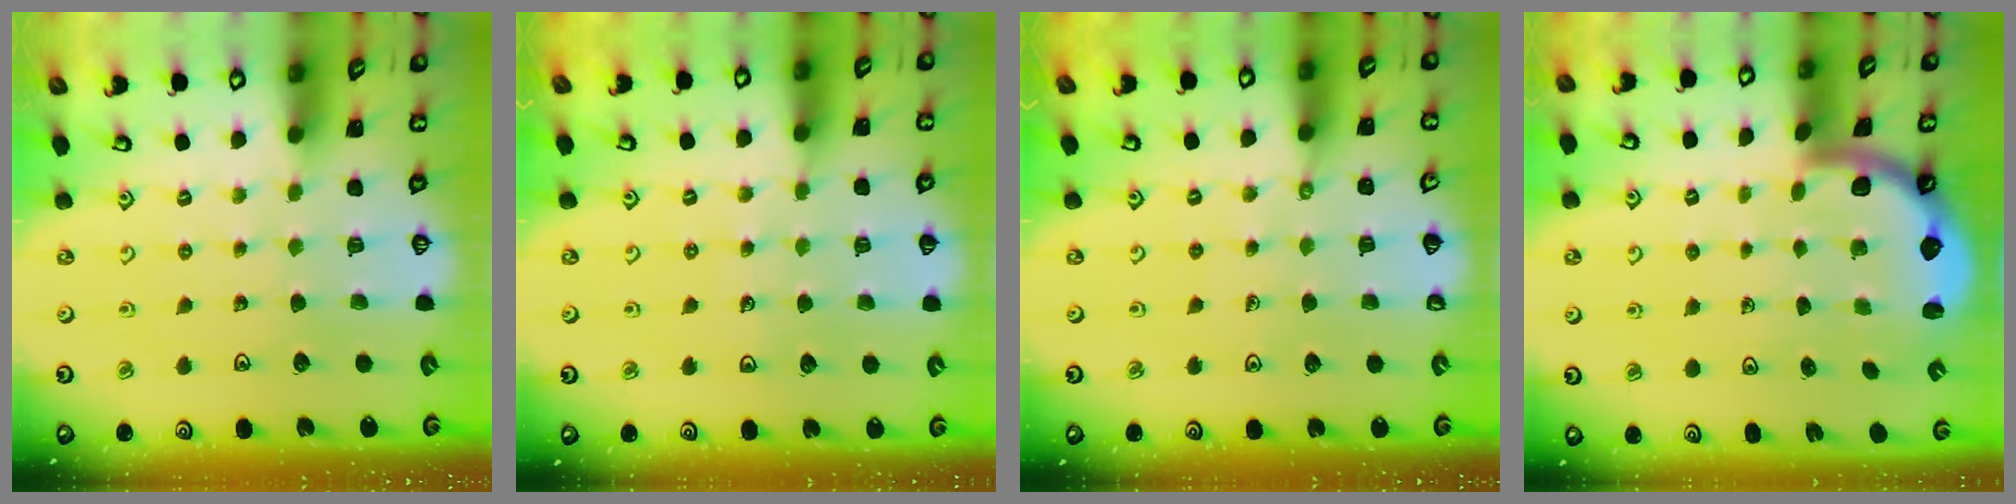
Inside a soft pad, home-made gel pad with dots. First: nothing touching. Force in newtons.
{"total": 6.3, "press": 6.0, "slide": 1.9}
{"total": 1.3, "press": 1.2, "slide": 0.3}
{"total": 2.2, "press": 2.2, "slide": 0.3}